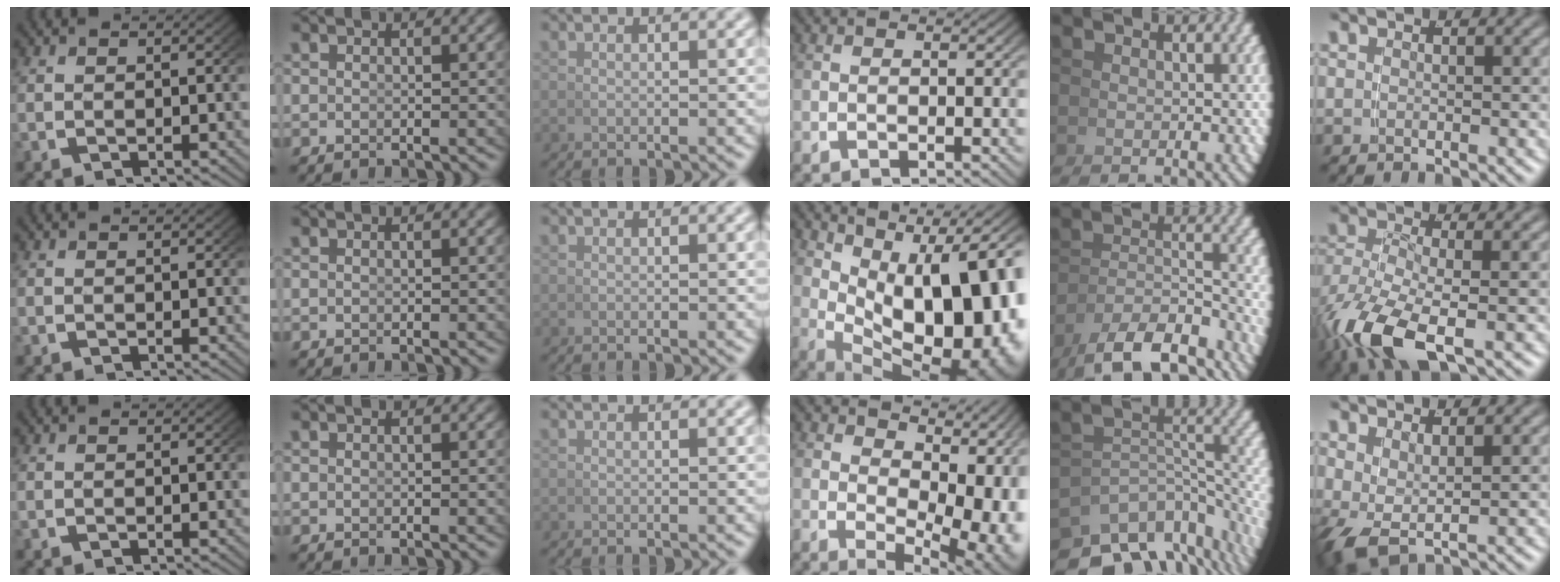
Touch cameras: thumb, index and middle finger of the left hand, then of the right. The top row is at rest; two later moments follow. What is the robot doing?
{"motion": "grasp_and_lifting", "object": "whiteboard"}